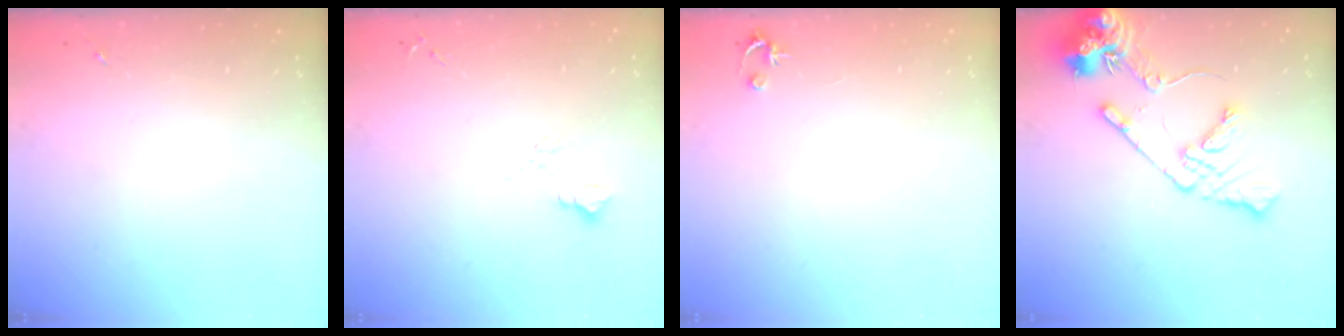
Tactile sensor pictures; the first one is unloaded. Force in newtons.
{"total": 4.6, "press": 4.6, "slide": 0.5}
{"total": 2.5, "press": 2.5, "slide": 0.2}
{"total": 15.4, "press": 15.2, "slide": 2.2}